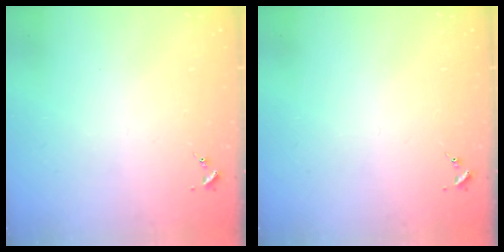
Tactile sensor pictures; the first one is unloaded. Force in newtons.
{"total": 0.0}